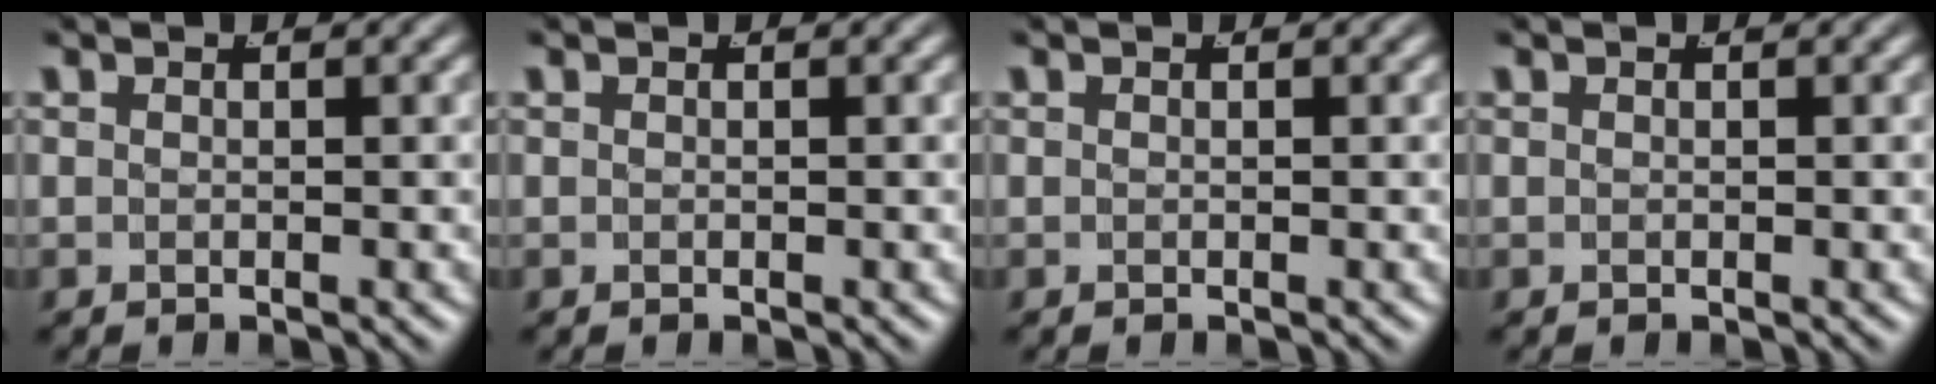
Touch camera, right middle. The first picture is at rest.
{"total": 0.0}
{"total": 0.0}
{"total": 0.0}